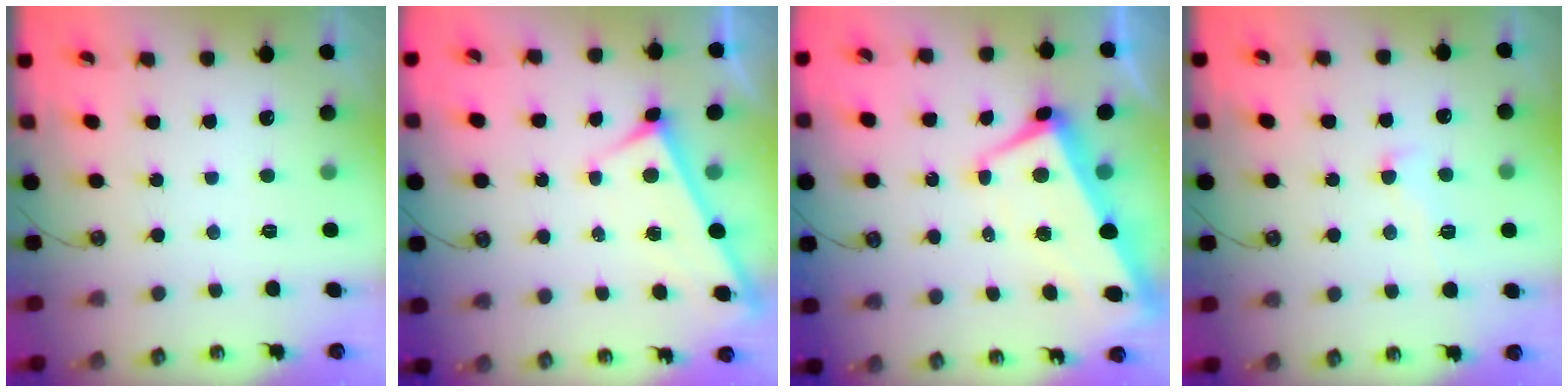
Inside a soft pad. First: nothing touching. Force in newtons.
{"total": 3.0, "press": 2.9, "slide": 0.3}
{"total": 1.7, "press": 1.1, "slide": 1.3}
{"total": 0.8, "press": 0.2, "slide": 0.8}